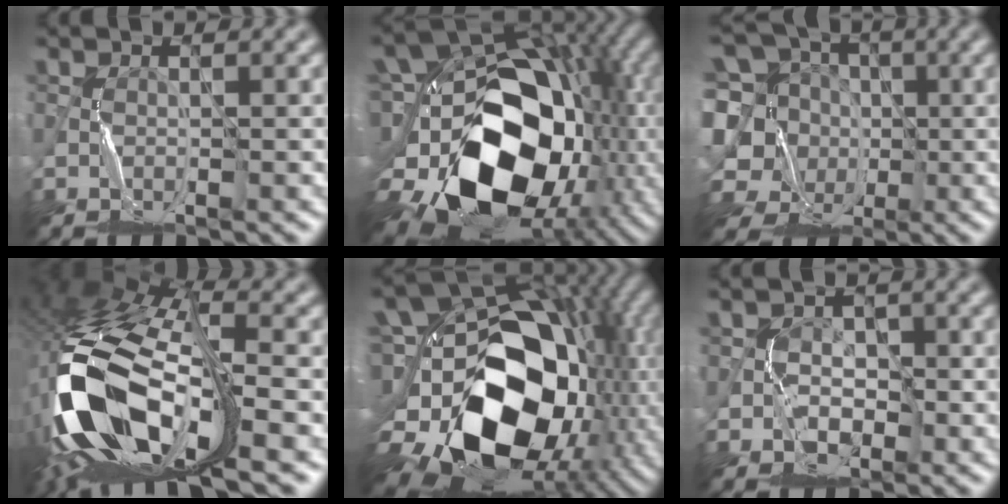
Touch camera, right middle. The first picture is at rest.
{"total": 17.4, "force": [-4.3, 12.4, 11.4], "torque": [-0.190, -0.001, -0.081]}
{"total": 11.5, "force": [-0.8, 10.4, 5.0], "torque": [-0.142, 0.028, -0.041]}
{"total": 17.2, "force": [-6.5, 8.0, 13.8], "torque": [-0.305, -0.015, -0.119]}
{"total": 18.1, "force": [-3.5, 12.6, 12.4], "torque": [-0.223, 0.001, -0.067]}
{"total": 2.5, "force": [-0.7, 2.3, 0.9], "torque": [-0.001, 0.001, -0.013]}